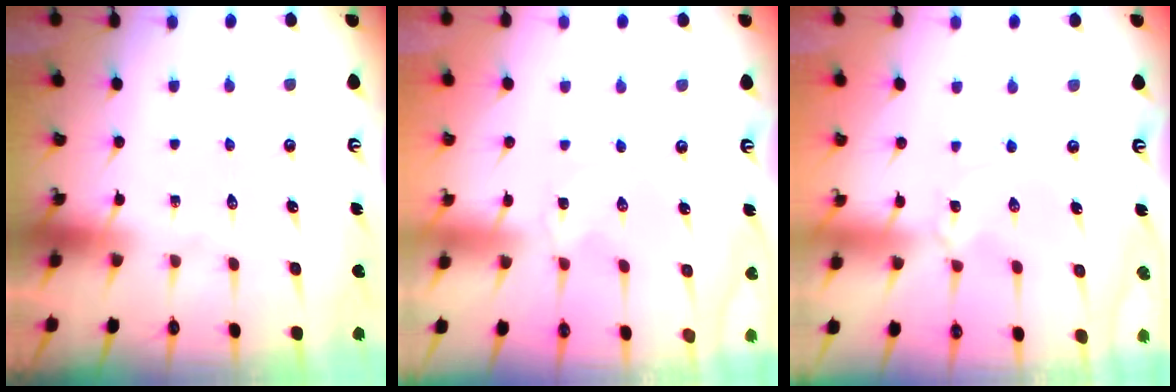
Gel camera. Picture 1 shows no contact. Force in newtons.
{"total": 0.0}
{"total": 1.4, "press": 1.4, "slide": 0.1}